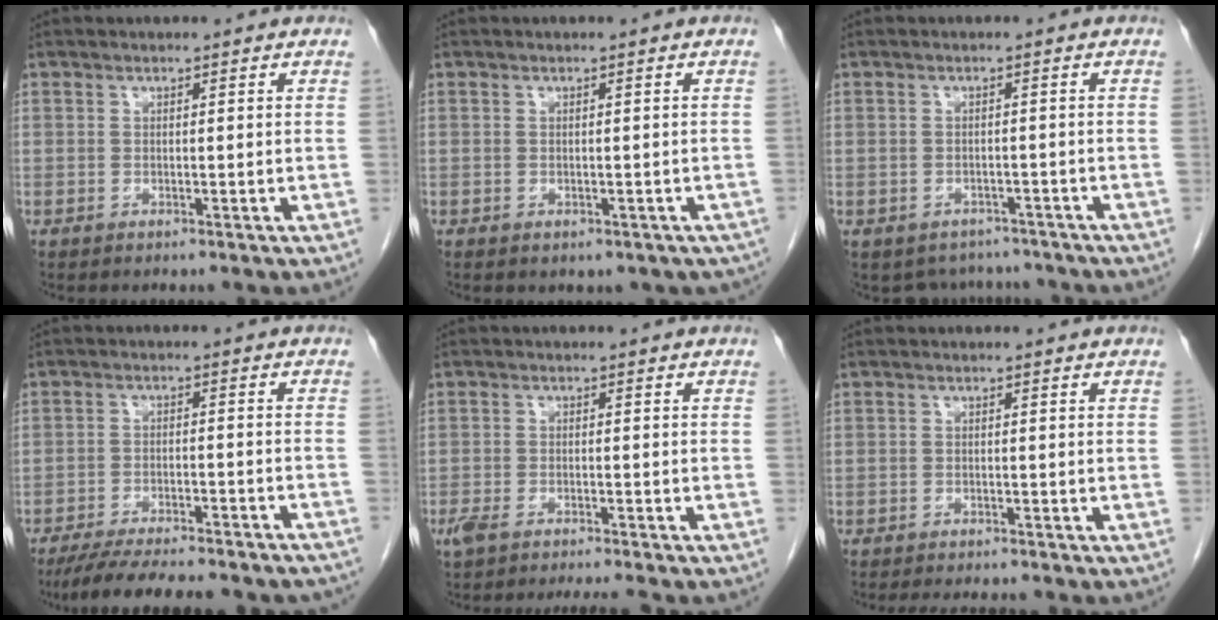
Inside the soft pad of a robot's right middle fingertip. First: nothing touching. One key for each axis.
{"total": 3.8, "fx": -2.5, "fy": 2.4, "fz": 1.4, "tx": -0.007, "ty": 0.007, "tz": -0.022}
{"total": 5.9, "fx": -5.1, "fy": 3.0, "fz": 0.3, "tx": 0.005, "ty": 0.012, "tz": -0.062}
{"total": 18.4, "fx": -16.3, "fy": 2.8, "fz": 8.0, "tx": -0.115, "ty": -0.017, "tz": -0.221}
{"total": 8.0, "fx": -6.8, "fy": 1.1, "fz": 4.1, "tx": -0.065, "ty": -0.004, "tz": -0.104}
{"total": 4.9, "fx": -4.5, "fy": 0.8, "fz": 1.8, "tx": -0.019, "ty": -0.007, "tz": -0.063}